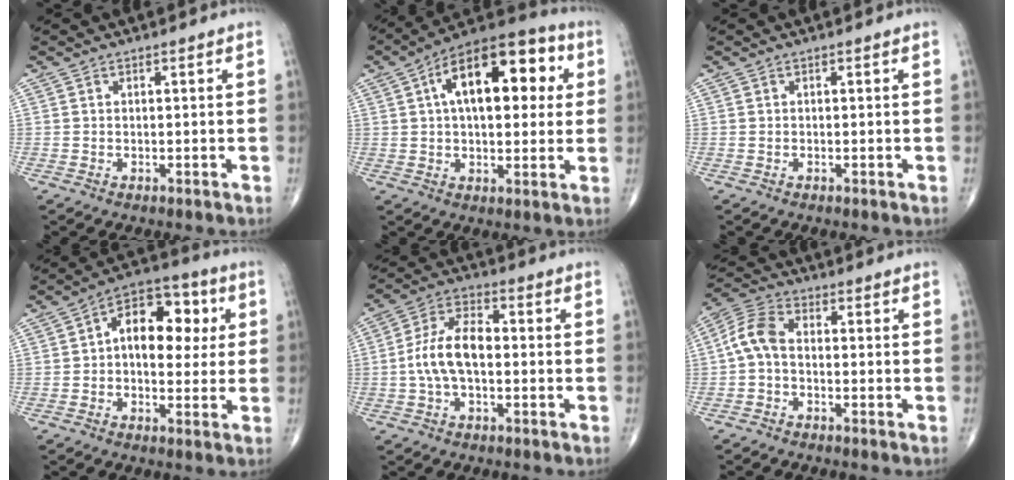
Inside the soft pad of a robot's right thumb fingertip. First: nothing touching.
{"total": 20.1, "force": [5.1, 10.2, 16.6], "torque": [-0.219, 0.024, 0.066]}
{"total": 0.0}
{"total": 13.5, "force": [2.1, 8.3, 10.5], "torque": [-0.117, 0.024, 0.022]}
{"total": 10.0, "force": [-0.8, 5.2, 8.5], "torque": [-0.172, 0.031, -0.022]}
{"total": 6.5, "force": [-0.7, 3.9, 5.2], "torque": [-0.109, 0.022, -0.027]}